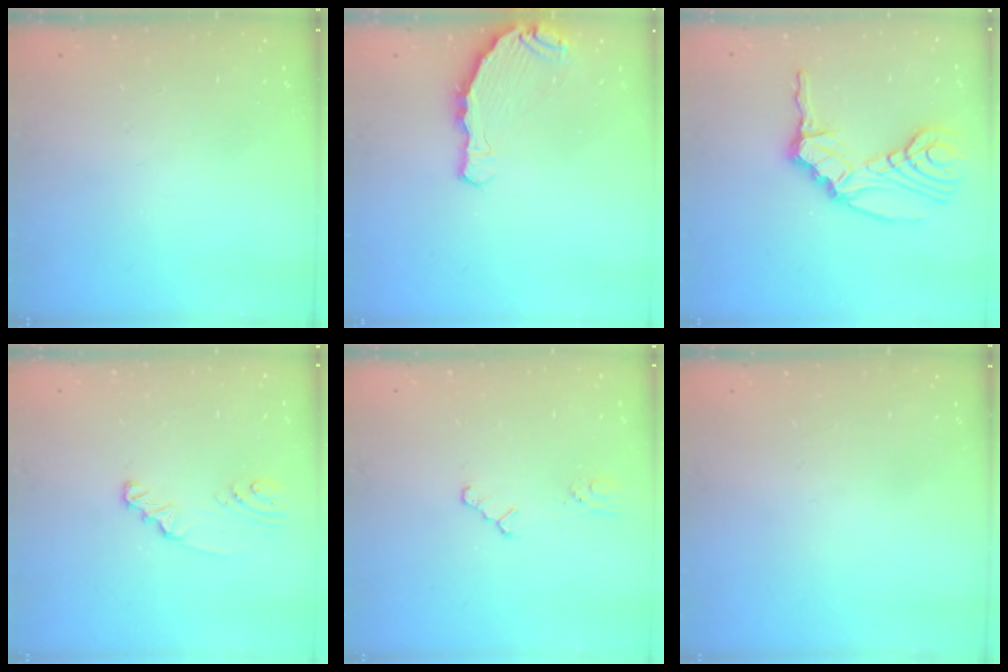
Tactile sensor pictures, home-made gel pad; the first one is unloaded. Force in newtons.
{"total": 7.9, "press": 6.3, "slide": 4.9}
{"total": 14.7, "press": 14.1, "slide": 4.3}
{"total": 2.3, "press": 2.3, "slide": 0.3}
{"total": 2.3, "press": 2.3, "slide": 0.3}
{"total": 0.0}